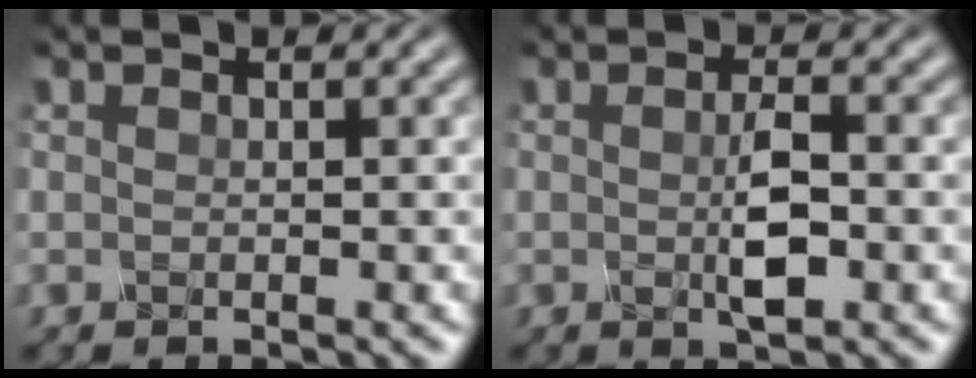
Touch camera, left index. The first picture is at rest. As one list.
[{"total": 2.3, "force": [-0.3, 0.3, 2.2], "torque": [-0.055, -0.002, 0.001]}]